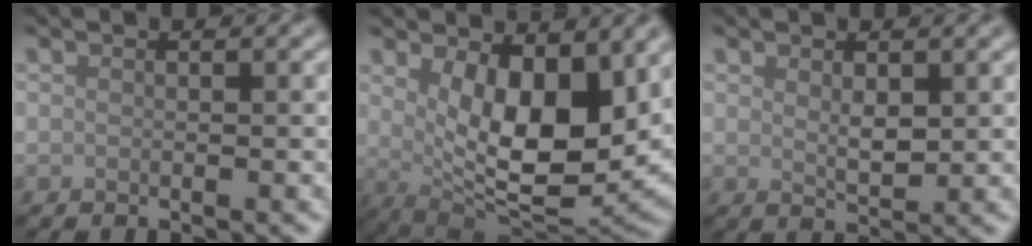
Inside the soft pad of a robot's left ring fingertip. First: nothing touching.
{"total": 10.0, "force": [2.5, 4.4, 8.6], "torque": [-0.140, -0.025, 0.047]}
{"total": 1.8, "force": [0.7, 0.8, 1.4], "torque": [-0.027, -0.004, 0.017]}